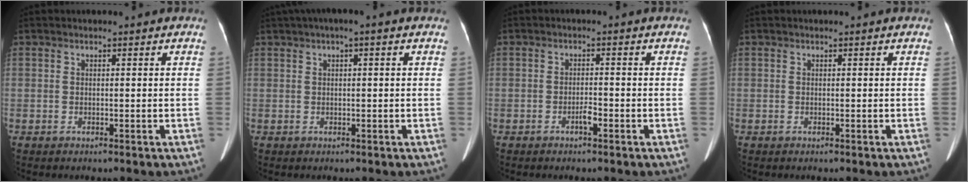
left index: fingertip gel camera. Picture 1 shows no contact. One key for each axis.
{"total": 3.2, "fx": 1.5, "fy": 0.3, "fz": 2.8, "tx": -0.053, "ty": 0.019, "tz": 0.023}
{"total": 1.6, "fx": -1.1, "fy": 0.3, "fz": 1.2, "tx": -0.021, "ty": 0.001, "tz": -0.017}
{"total": 0.0}